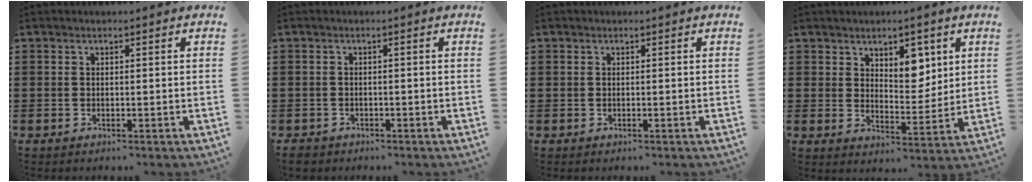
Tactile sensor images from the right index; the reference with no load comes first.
{"total": 1.3, "force": [-1.2, 0.6, 0.1], "torque": [-0.006, 0.002, -0.027]}
{"total": 0.0}
{"total": 5.7, "force": [3.5, 3.3, 3.0], "torque": [-0.047, -0.006, 0.058]}